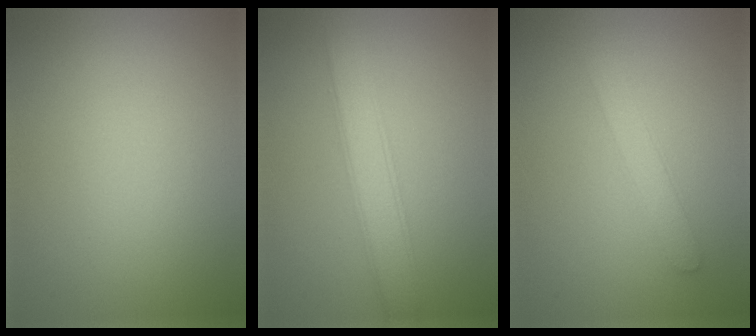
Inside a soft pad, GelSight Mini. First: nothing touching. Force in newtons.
{"total": 3.5, "press": 3.5, "slide": 0.0}
{"total": 1.7, "press": 1.7, "slide": 0.1}